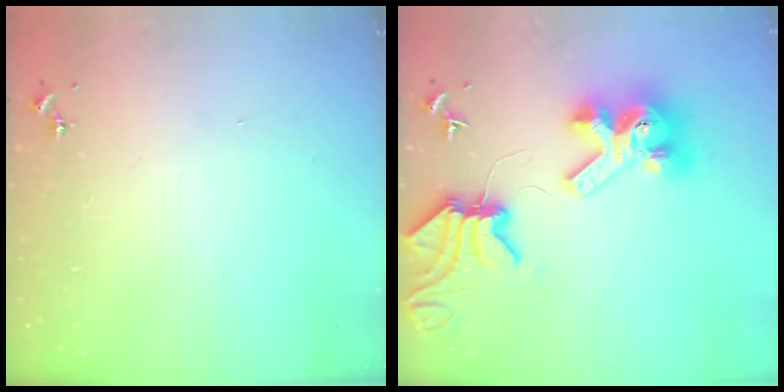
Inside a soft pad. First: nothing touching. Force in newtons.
{"total": 11.7, "press": 11.6, "slide": 1.6}